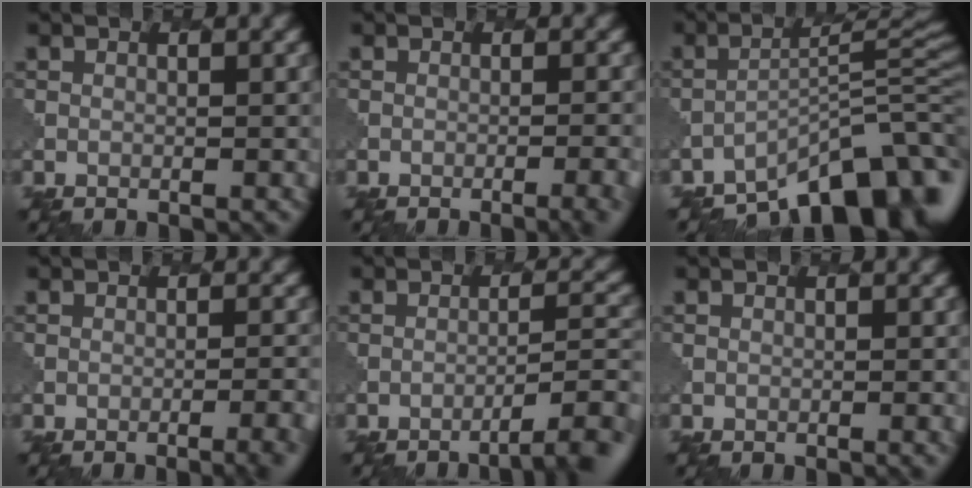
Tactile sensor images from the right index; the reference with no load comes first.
{"total": 4.2, "force": [-2.3, 1.5, 3.2], "torque": [-0.016, 0.012, -0.027]}
{"total": 11.4, "force": [-8.8, 3.4, 6.4], "torque": [-0.085, 0.007, -0.147]}
{"total": 4.8, "force": [-2.8, 1.7, 3.5], "torque": [-0.021, 0.011, -0.032]}
{"total": 5.6, "force": [-3.8, 1.1, 3.9], "torque": [-0.051, 0.010, -0.055]}
{"total": 1.0, "force": [-0.3, 0.4, 0.9], "torque": [-0.003, 0.004, -0.004]}